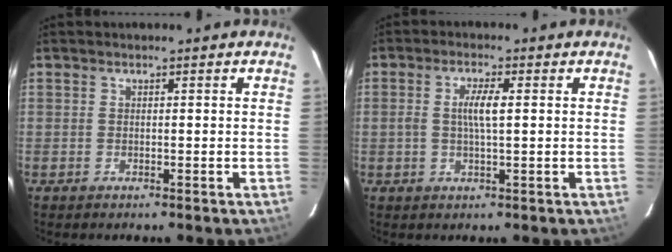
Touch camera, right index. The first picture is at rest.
{"total": 4.0, "force": [0.3, 0.7, 4.0], "torque": [-0.074, 0.002, 0.007]}